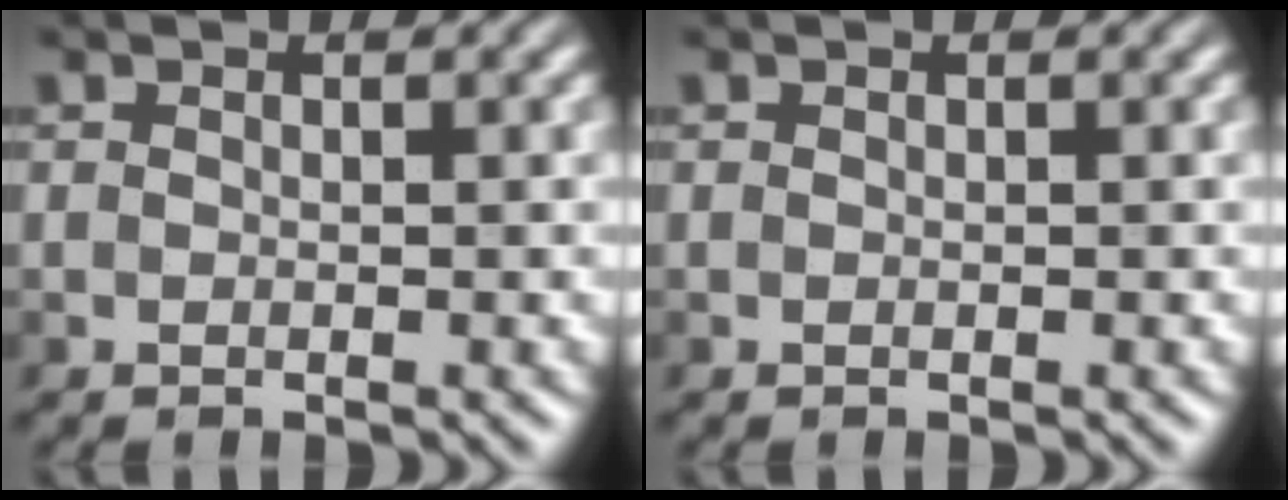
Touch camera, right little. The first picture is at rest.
{"total": 0.0}